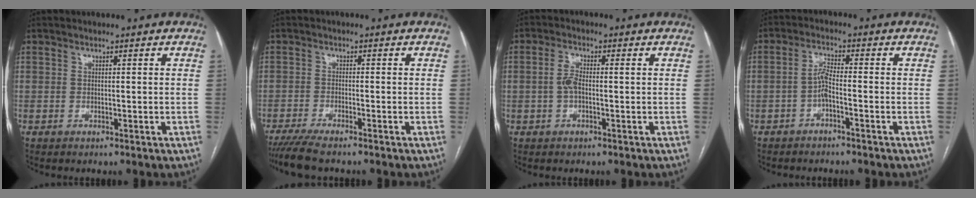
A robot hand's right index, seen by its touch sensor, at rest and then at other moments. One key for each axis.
{"total": 5.5, "fx": -4.6, "fy": 0.2, "fz": 3.1, "tx": -0.048, "ty": -0.014, "tz": -0.078}
{"total": 3.2, "fx": 0.0, "fy": 1.1, "fz": 3.1, "tx": -0.067, "ty": 0.012, "tz": -0.001}
{"total": 3.1, "fx": -1.3, "fy": 0.4, "fz": 2.8, "tx": -0.056, "ty": 0.007, "tz": -0.028}